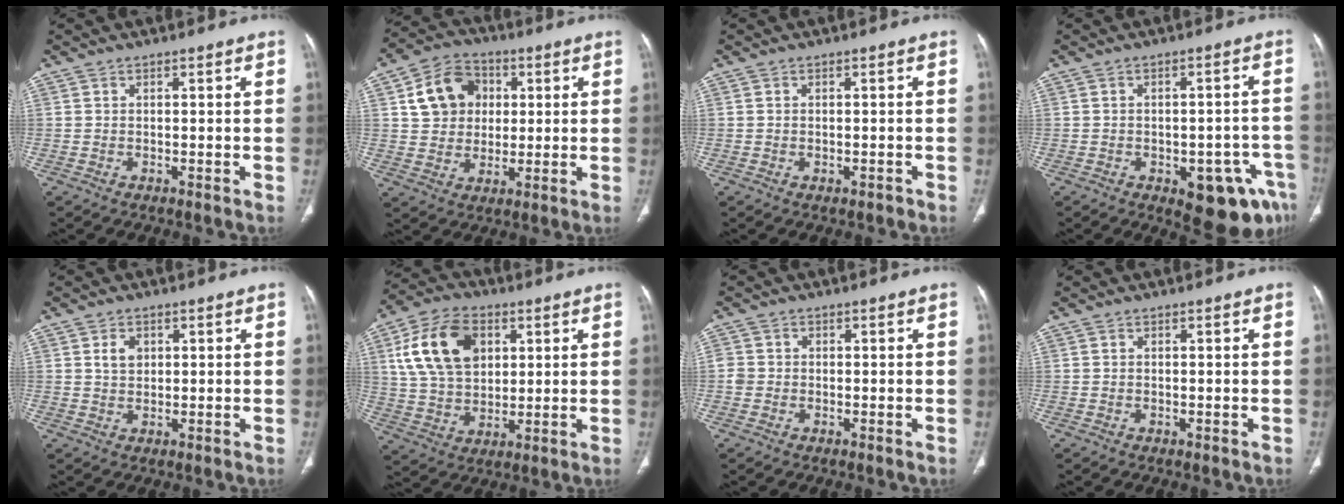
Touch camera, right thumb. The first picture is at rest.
{"total": 11.9, "force": [3.0, 9.9, 5.8], "torque": [-0.072, 0.004, 0.050]}
{"total": 0.8, "force": [-0.4, 0.5, 0.5], "torque": [-0.009, 0.005, -0.001]}
{"total": 12.5, "force": [-6.2, 5.7, 9.3], "torque": [-0.073, 0.030, -0.068]}
{"total": 3.0, "force": [1.0, 2.2, 1.8], "torque": [-0.023, -0.003, 0.019]}
{"total": 16.2, "force": [5.1, 10.9, 10.8], "torque": [-0.180, -0.001, 0.096]}
{"total": 2.2, "force": [-0.3, 2.0, 0.7], "torque": [-0.005, 0.008, -0.006]}
{"total": 0.0}